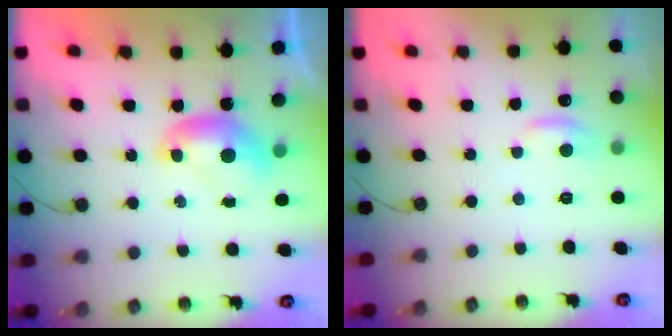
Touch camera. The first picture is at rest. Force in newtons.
{"total": 0.7, "press": 0.0, "slide": 0.7}